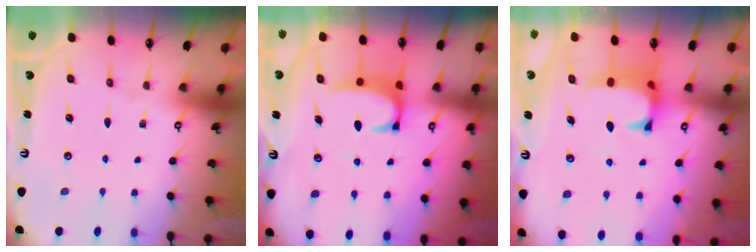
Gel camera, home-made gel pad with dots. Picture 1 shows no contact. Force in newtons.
{"total": 2.7, "press": 2.6, "slide": 0.7}
{"total": 1.4, "press": 1.2, "slide": 0.7}